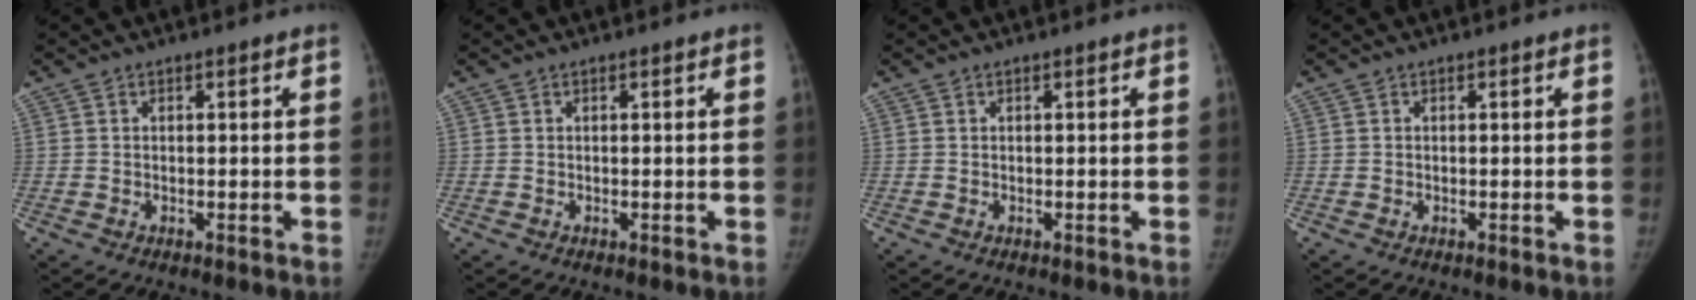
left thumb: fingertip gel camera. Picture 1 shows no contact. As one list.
[{"total": 0.0}, {"total": 0.0}, {"total": 0.0}]